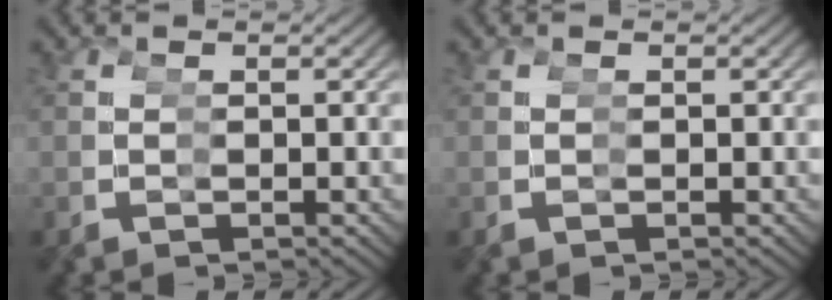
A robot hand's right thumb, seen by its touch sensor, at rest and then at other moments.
{"total": 0.0}